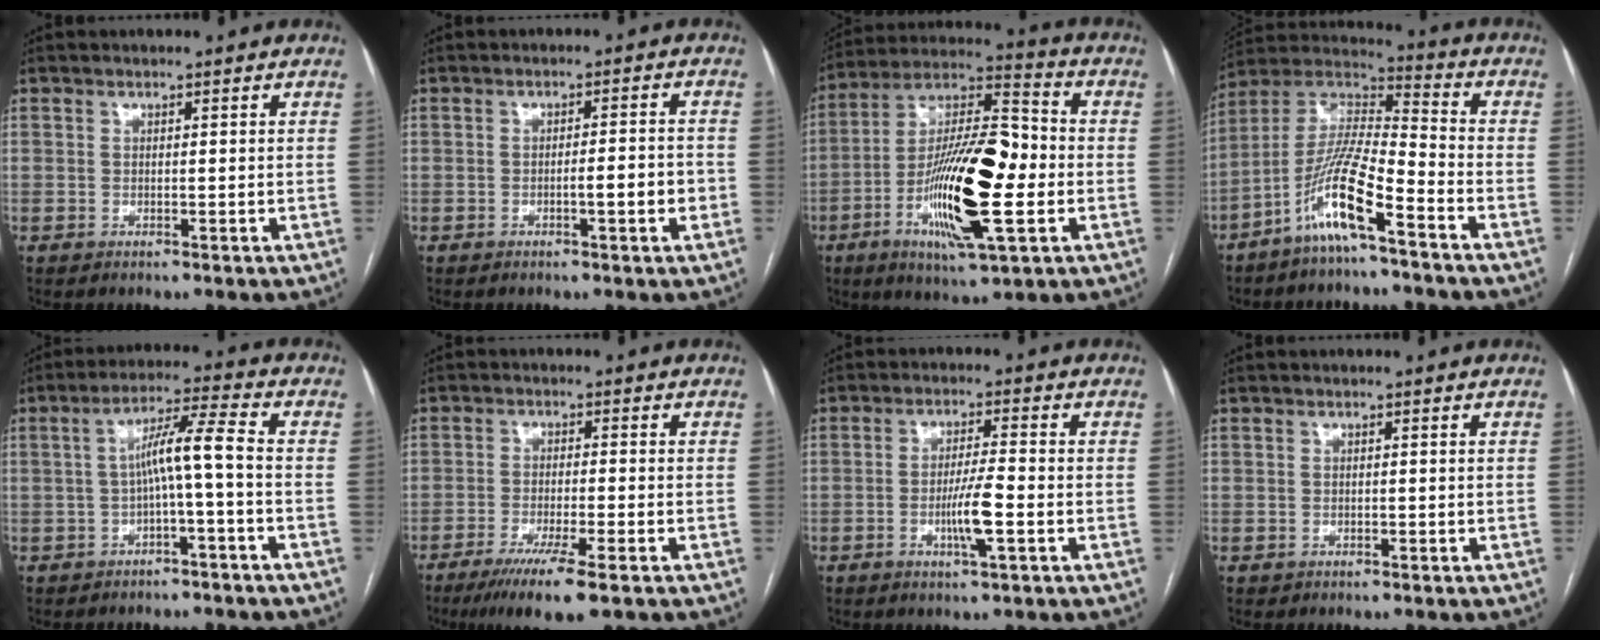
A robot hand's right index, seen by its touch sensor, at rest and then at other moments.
{"total": 4.0, "force": [-1.2, 0.4, 3.8], "torque": [-0.056, 0.002, -0.017]}
{"total": 20.2, "force": [-4.3, 4.4, 19.3], "torque": [-0.364, 0.000, -0.073]}
{"total": 12.4, "force": [-6.9, 1.4, 10.2], "torque": [-0.212, -0.001, -0.137]}
{"total": 6.6, "force": [-1.0, -0.2, 6.5], "torque": [-0.115, 0.027, -0.014]}
{"total": 8.6, "force": [-5.3, 0.5, 6.7], "torque": [-0.114, -0.021, -0.085]}
{"total": 5.8, "force": [-1.8, 0.1, 5.5], "torque": [-0.104, -0.009, -0.032]}
{"total": 0.7, "force": [-0.1, 0.7, 0.0], "torque": [0.001, 0.007, -0.001]}